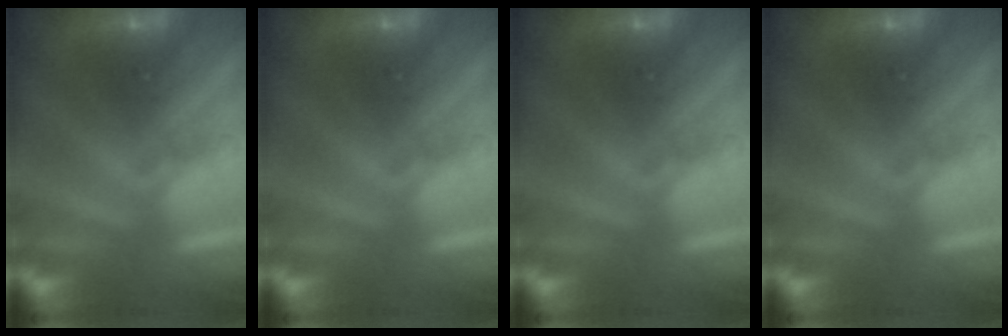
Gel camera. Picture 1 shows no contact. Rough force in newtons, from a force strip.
{"total": 0.0}
{"total": 0.0}
{"total": 0.0}